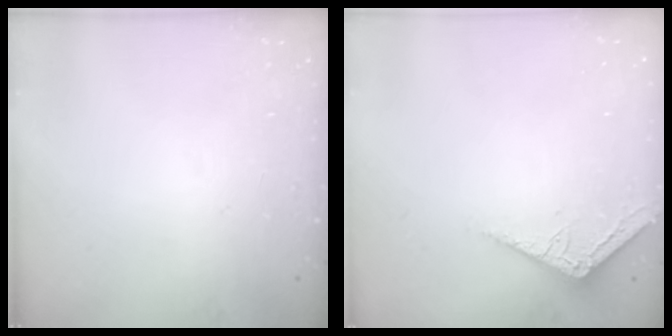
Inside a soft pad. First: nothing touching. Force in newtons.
{"total": 3.6, "press": 3.6, "slide": 0.4}